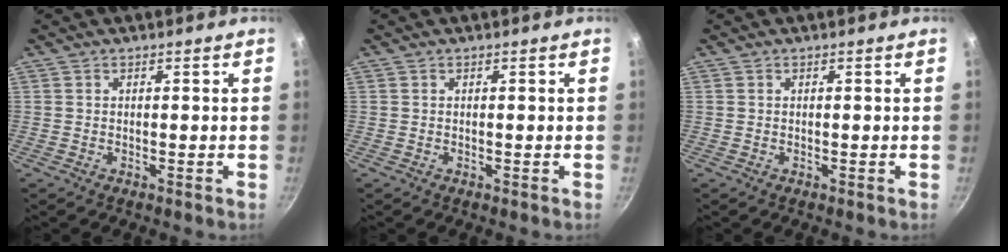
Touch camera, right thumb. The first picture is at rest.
{"total": 0.0}
{"total": 0.0}